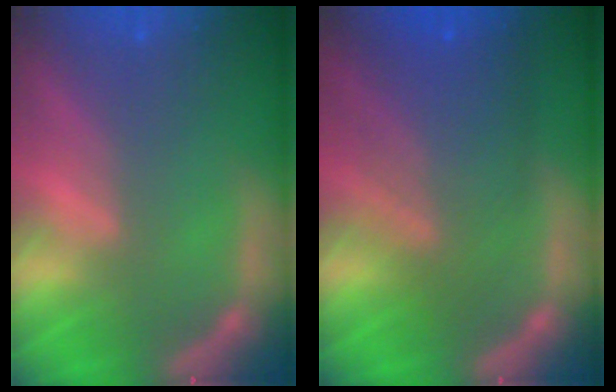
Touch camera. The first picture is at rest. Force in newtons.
{"total": 7.5}